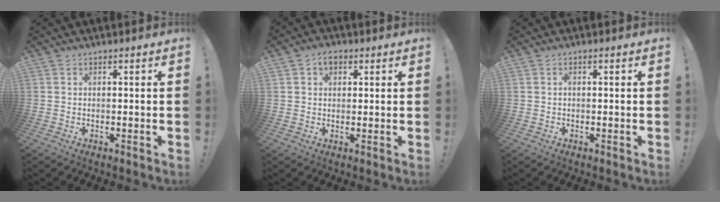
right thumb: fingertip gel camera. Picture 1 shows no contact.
{"total": 4.1, "force": [1.8, 2.9, 2.3], "torque": [-0.041, 0.003, 0.032]}
{"total": 0.8, "force": [-0.4, 0.0, 0.7], "torque": [-0.014, 0.002, -0.008]}